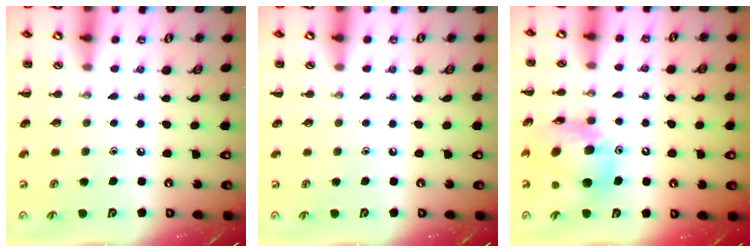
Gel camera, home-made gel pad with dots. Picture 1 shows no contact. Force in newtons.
{"total": 0.0}
{"total": 12.2, "press": 11.7, "slide": 3.7}